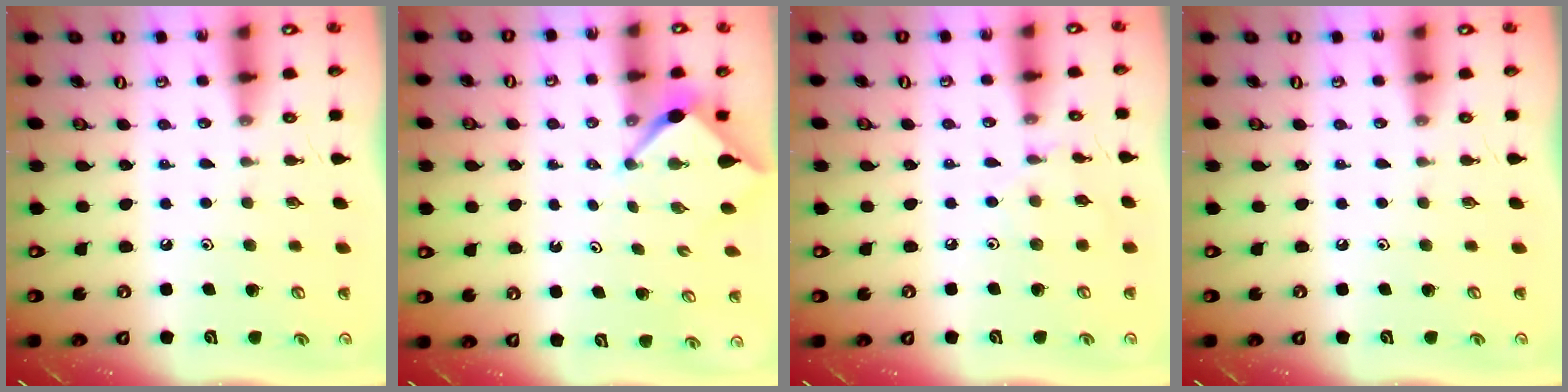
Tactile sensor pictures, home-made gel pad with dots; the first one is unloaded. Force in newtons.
{"total": 3.4, "press": 3.3, "slide": 0.4}
{"total": 5.8, "press": 5.8, "slide": 0.7}
{"total": 0.0}